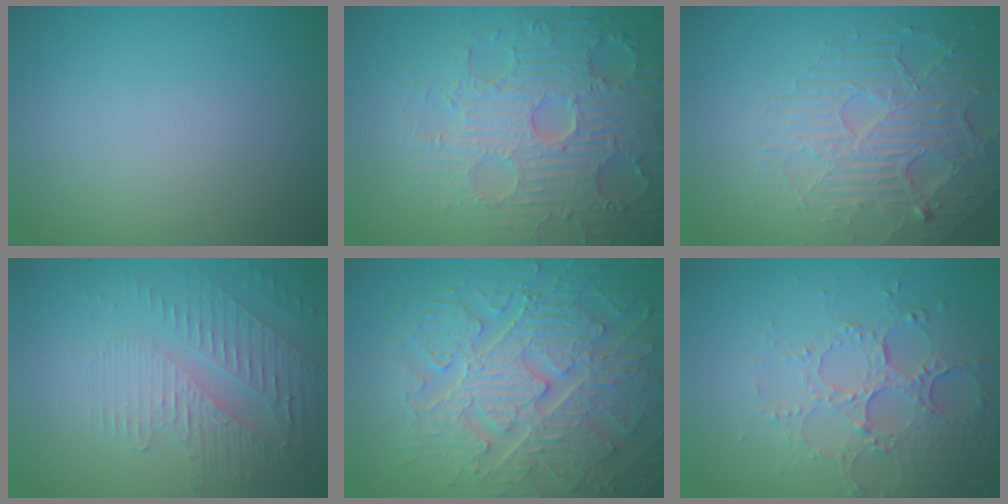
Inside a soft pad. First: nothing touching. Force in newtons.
{"total": 7.7, "press": 6.3, "slide": 4.5}
{"total": 6.7, "press": 4.9, "slide": 4.5}
{"total": 4.3, "press": 3.1, "slide": 2.9}
{"total": 9.2, "press": 6.7, "slide": 6.3}
{"total": 5.4, "press": 3.9, "slide": 3.7}